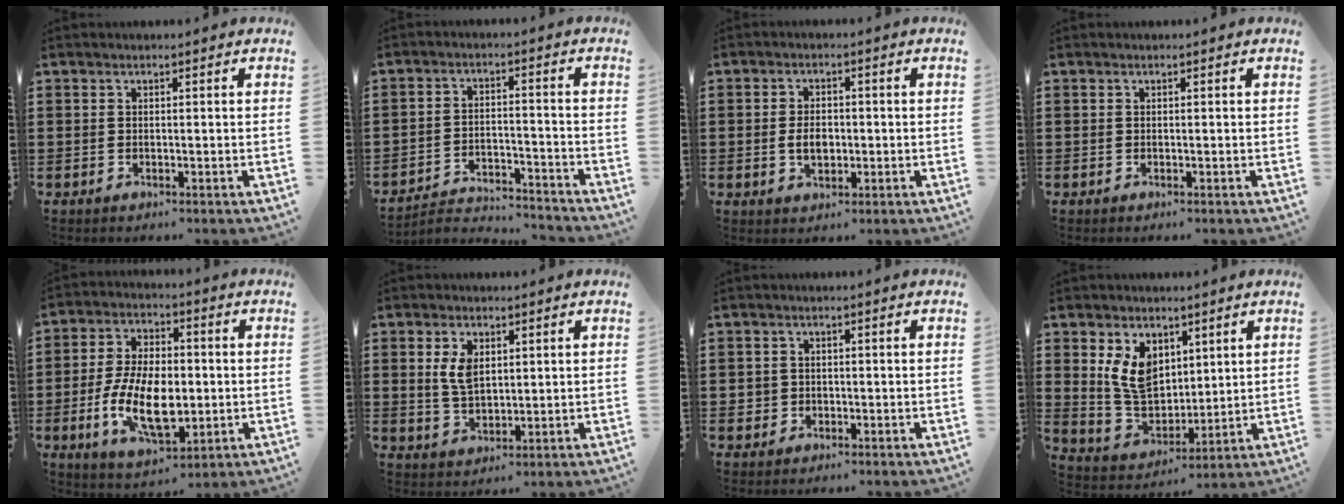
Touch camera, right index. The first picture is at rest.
{"total": 3.6, "force": [-3.5, 0.7, 0.8], "torque": [-0.018, 0.007, -0.074]}
{"total": 3.6, "force": [-0.4, 2.2, 2.8], "torque": [-0.047, 0.004, -0.010]}
{"total": 0.0}
{"total": 11.7, "force": [-2.1, 6.2, 9.7], "torque": [-0.210, -0.006, -0.042]}
{"total": 4.9, "force": [1.5, 2.8, 3.8], "torque": [-0.083, 0.008, 0.026]}
{"total": 1.7, "force": [-0.4, 1.6, 0.3], "torque": [-0.011, 0.004, -0.012]}
{"total": 8.6, "force": [3.4, 6.0, 5.1], "torque": [-0.132, 0.006, 0.065]}